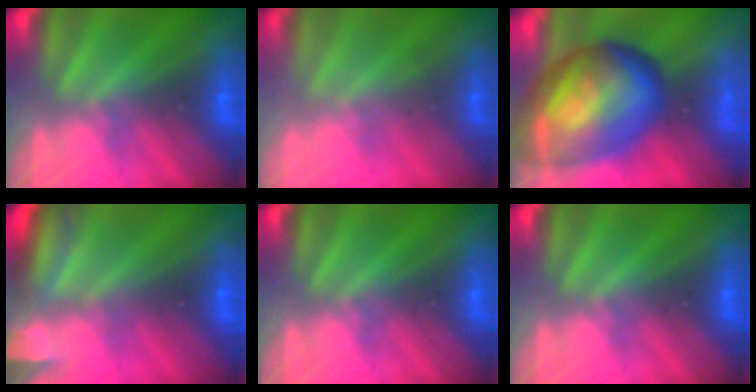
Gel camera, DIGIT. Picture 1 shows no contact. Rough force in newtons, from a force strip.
{"total": 2.3}
{"total": 7.7}
{"total": 7.4}
{"total": 0.0}
{"total": 0.0}